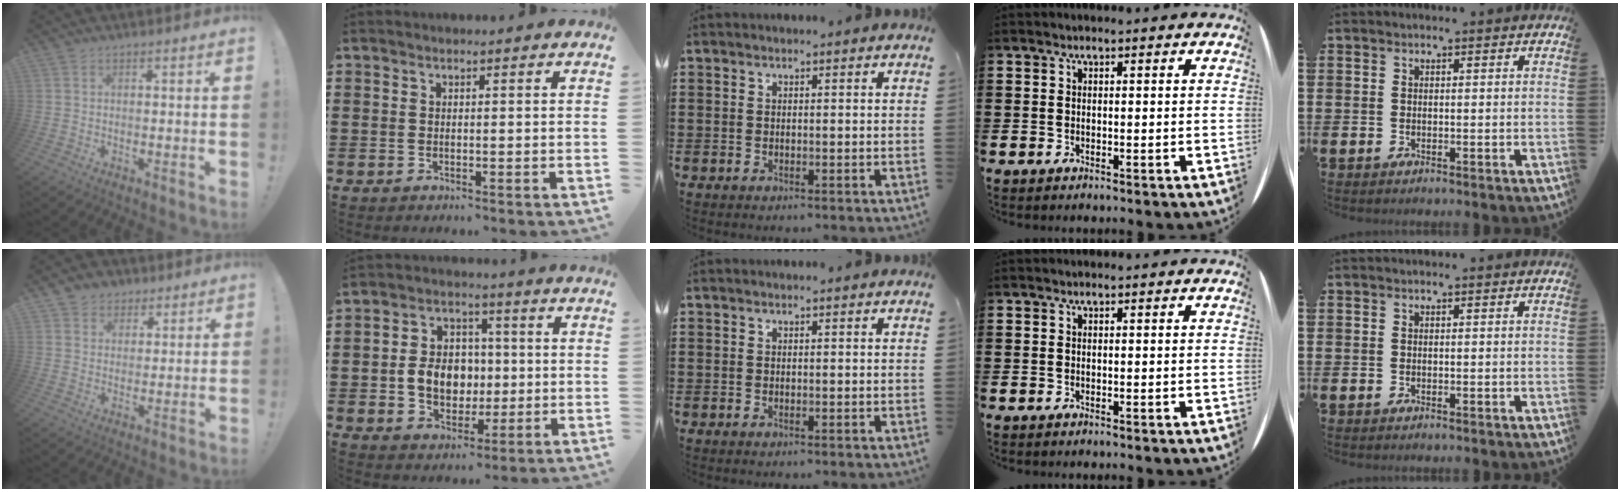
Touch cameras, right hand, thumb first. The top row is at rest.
{"thumb": {"total": 5.3, "force": [2.7, 4.5, 0.6], "torque": [0.004, -0.020, 0.051]}, "index": {"total": 7.6, "force": [-0.4, 6.1, 4.5], "torque": [-0.090, 0.010, -0.010]}}